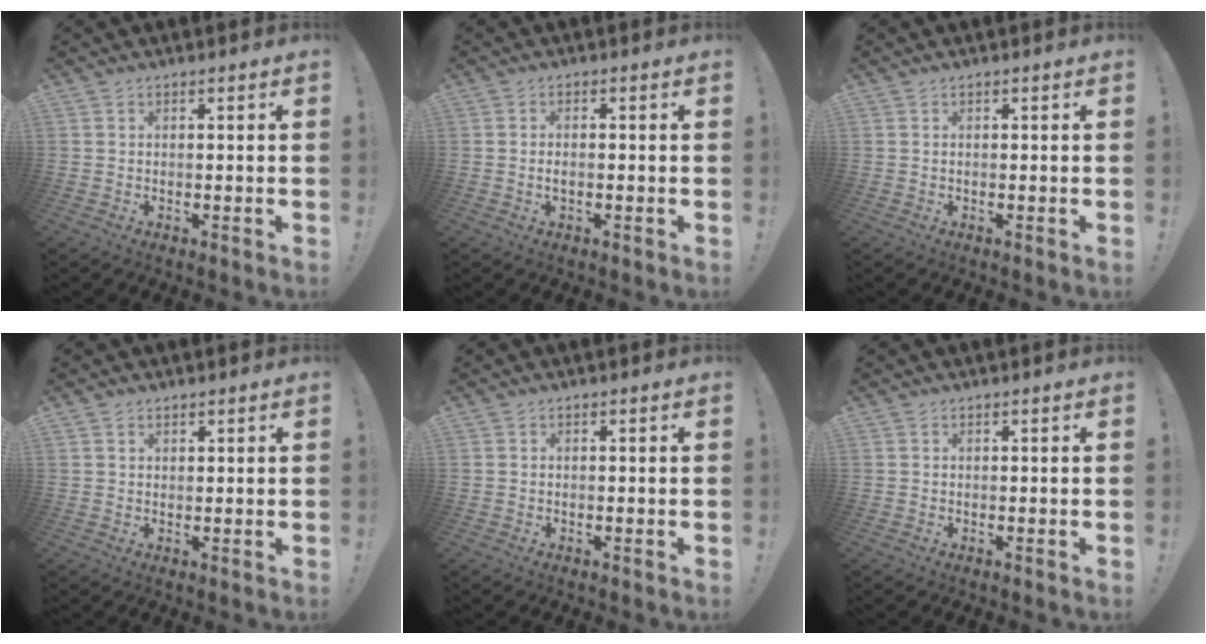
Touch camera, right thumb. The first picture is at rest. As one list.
[{"total": 1.5, "force": [-0.3, 0.6, 1.4], "torque": [-0.025, 0.005, -0.006]}, {"total": 0.0}, {"total": 1.2, "force": [0.9, 0.8, 0.2], "torque": [0.002, -0.002, 0.017]}, {"total": 0.0}, {"total": 0.0}]